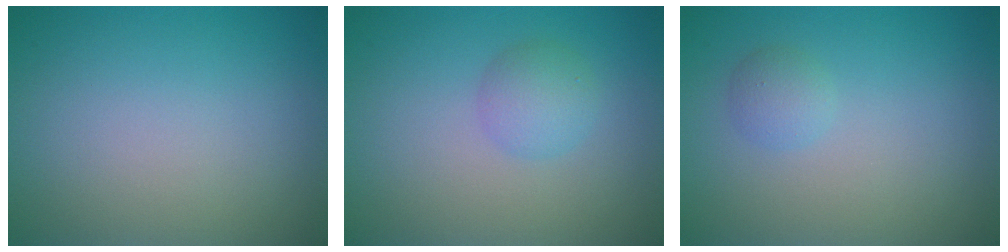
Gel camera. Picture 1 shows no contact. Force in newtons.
{"total": 2.2, "press": 2.2, "slide": 0.1}
{"total": 1.4, "press": 1.4, "slide": 0.1}